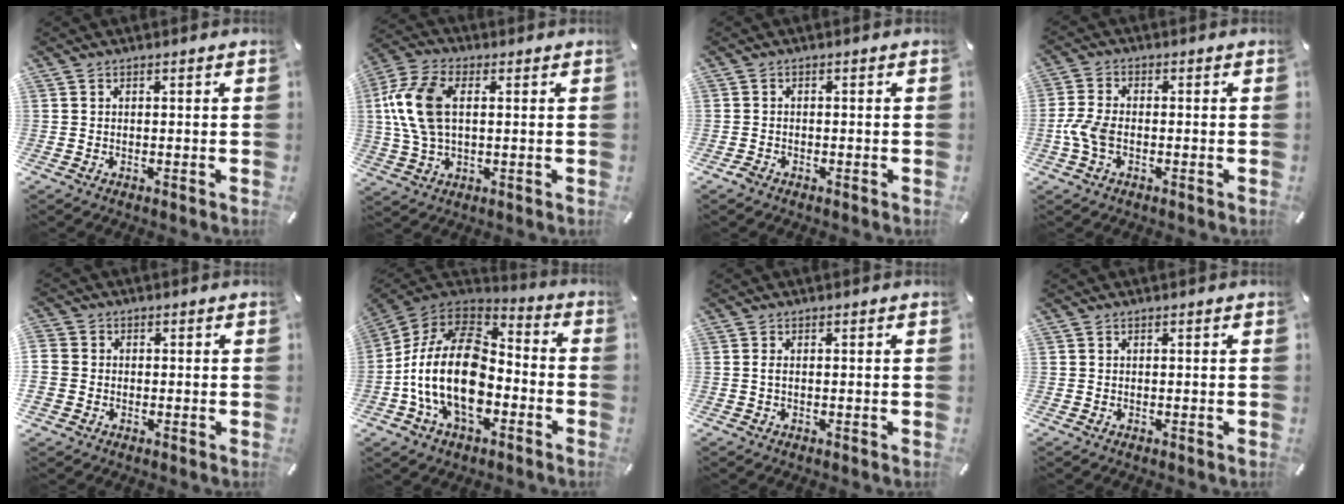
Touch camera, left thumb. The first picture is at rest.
{"total": 12.5, "force": [2.0, 7.5, 9.9], "torque": [-0.229, 0.002, 0.032]}
{"total": 1.0, "force": [-0.9, 0.4, 0.1], "torque": [0.000, 0.005, -0.019]}
{"total": 5.6, "force": [-1.5, 3.0, 4.4], "torque": [-0.098, 0.003, -0.030]}
{"total": 3.9, "force": [-0.8, 3.7, 0.9], "torque": [-0.021, 0.008, -0.014]}
{"total": 22.3, "force": [-4.9, 14.4, 16.4], "torque": [-0.320, 0.024, -0.083]}
{"total": 0.9, "force": [-0.1, 0.3, 0.9], "torque": [-0.017, 0.001, -0.003]}
{"total": 0.0}